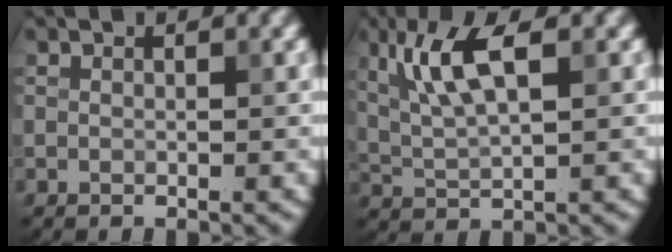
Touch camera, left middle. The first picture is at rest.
{"total": 5.3, "force": [1.9, 1.6, 4.7], "torque": [-0.097, 0.004, 0.038]}